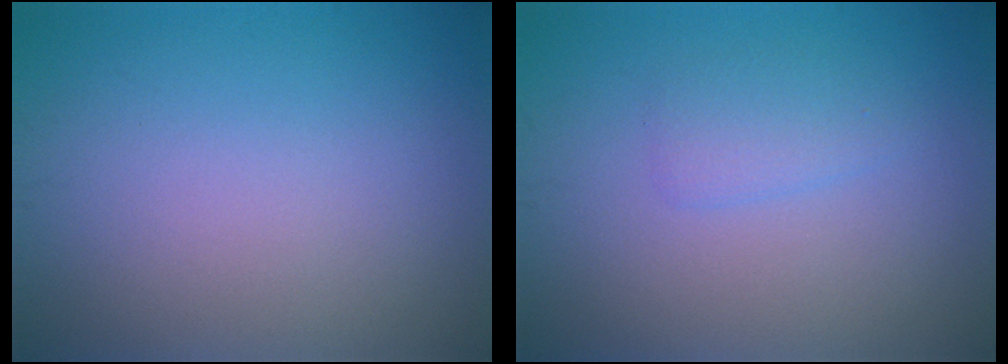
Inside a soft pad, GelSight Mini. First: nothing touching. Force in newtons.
{"total": 1.6, "press": 1.6, "slide": 0.1}